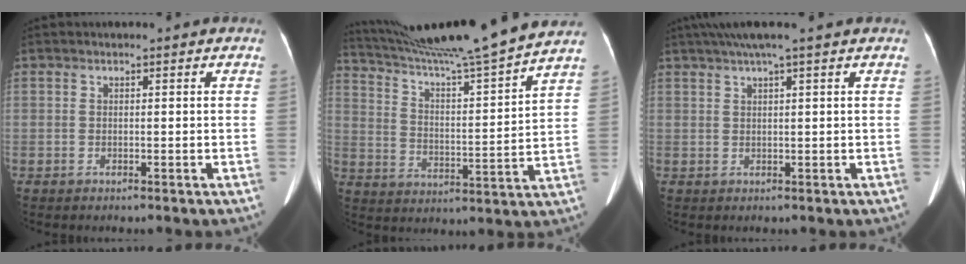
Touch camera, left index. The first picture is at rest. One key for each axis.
{"total": 21.4, "fx": 19.2, "fy": -2.2, "fz": 9.3, "tx": -0.165, "ty": -0.027, "tz": 0.288}
{"total": 5.9, "fx": 4.5, "fy": -0.9, "fz": 3.7, "tx": -0.061, "ty": 0.031, "tz": 0.072}